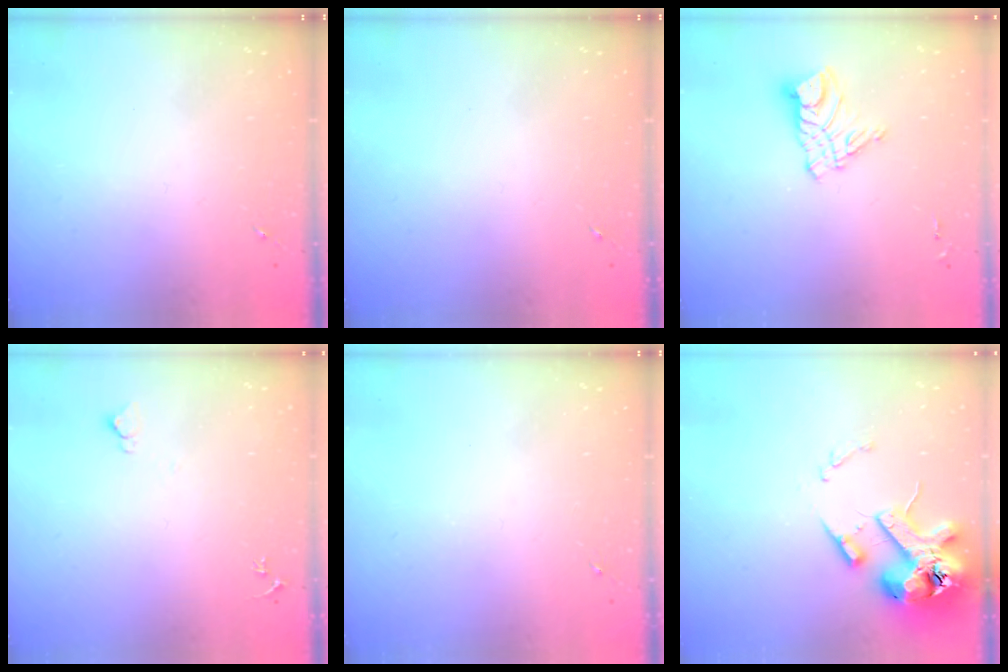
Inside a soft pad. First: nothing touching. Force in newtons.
{"total": 0.0}
{"total": 11.0, "press": 10.9, "slide": 1.0}
{"total": 4.4, "press": 4.4, "slide": 0.4}
{"total": 0.0}
{"total": 14.5, "press": 14.3, "slide": 2.0}